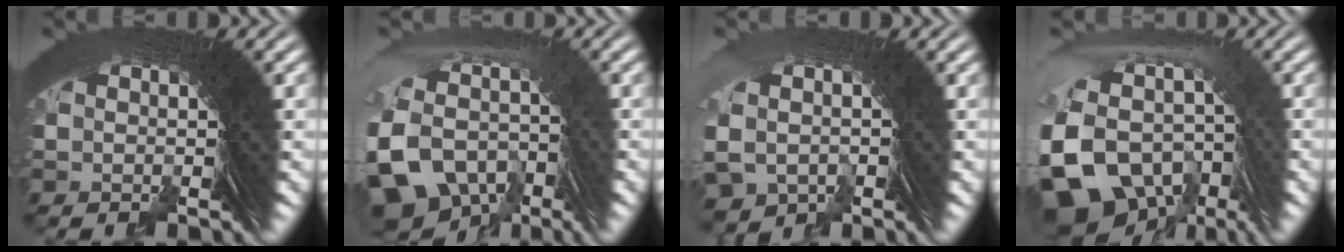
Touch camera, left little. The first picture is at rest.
{"total": 9.7, "force": [-3.2, 7.7, 5.0], "torque": [-0.127, -0.049, -0.038]}
{"total": 3.4, "force": [-1.8, 2.8, 0.4], "torque": [-0.013, -0.004, -0.031]}
{"total": 12.6, "force": [-3.0, 10.3, 6.6], "torque": [-0.179, -0.059, -0.029]}